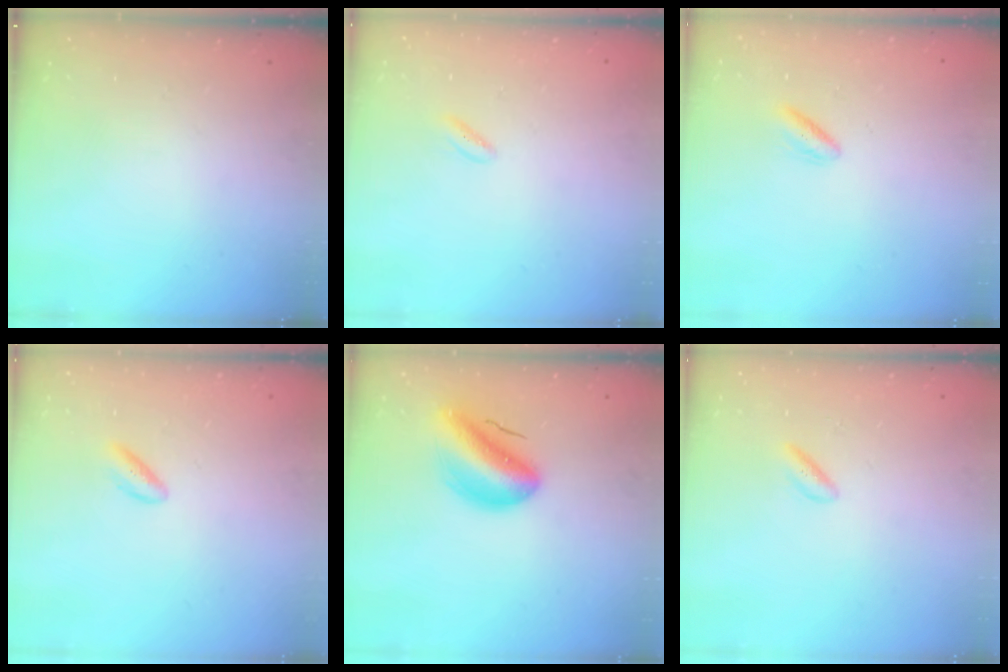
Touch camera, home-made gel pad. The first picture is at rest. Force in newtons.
{"total": 1.9, "press": 1.7, "slide": 0.8}
{"total": 2.7, "press": 2.5, "slide": 1.2}
{"total": 2.8, "press": 2.5, "slide": 1.2}
{"total": 10.4, "press": 9.9, "slide": 3.4}
{"total": 1.7, "press": 1.3, "slide": 1.1}